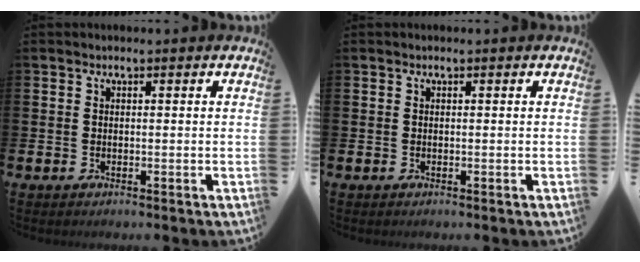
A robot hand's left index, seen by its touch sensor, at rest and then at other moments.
{"total": 0.0}